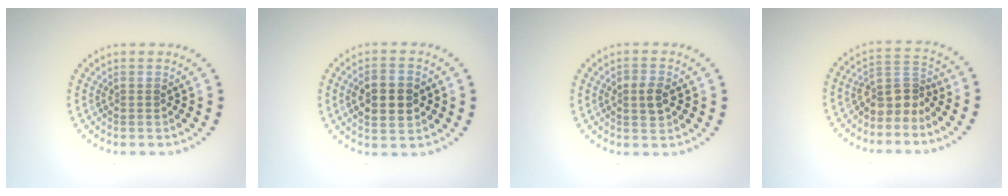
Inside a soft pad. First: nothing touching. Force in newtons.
{"total": 4.5, "press": 4.5, "slide": 0.2}
{"total": 2.0, "press": 2.0, "slide": 0.1}
{"total": 3.0, "press": 2.3, "slide": 1.9}